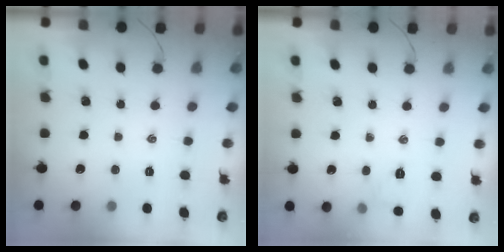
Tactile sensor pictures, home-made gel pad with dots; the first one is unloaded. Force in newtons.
{"total": 5.8, "press": 5.6, "slide": 1.5}